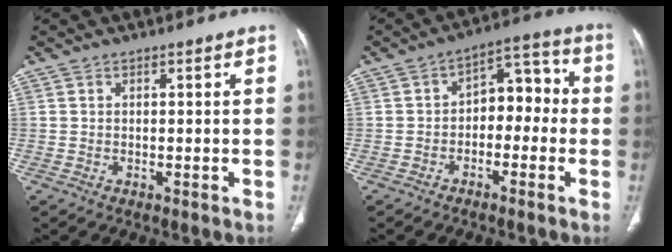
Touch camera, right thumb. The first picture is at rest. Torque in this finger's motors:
{"motor_torque": [-0.32, -0.02, -0.24, 0.12, 0.10]}